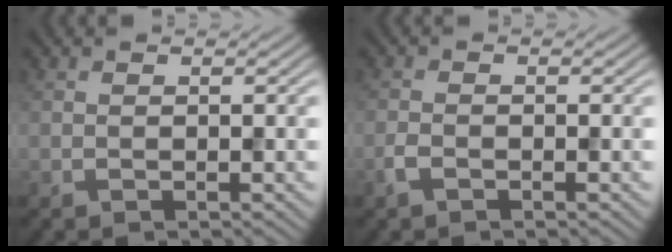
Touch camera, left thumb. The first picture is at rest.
{"total": 1.4, "force": [-0.9, 0.6, 0.9], "torque": [-0.022, 0.000, -0.021]}